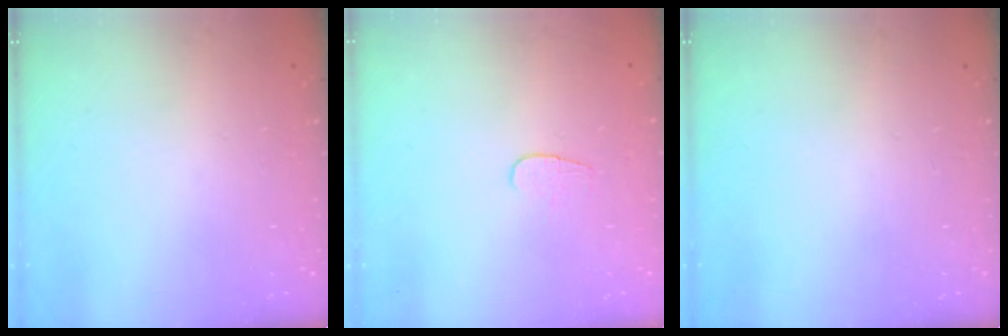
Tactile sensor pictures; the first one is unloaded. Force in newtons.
{"total": 3.8, "press": 3.8, "slide": 0.4}
{"total": 0.0}